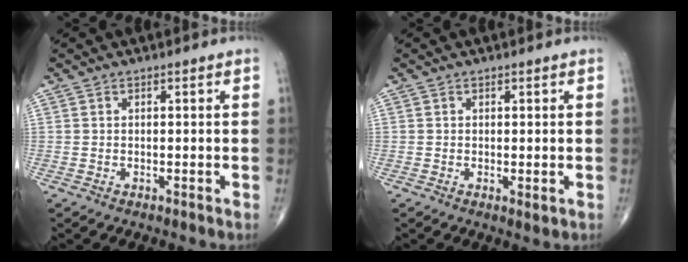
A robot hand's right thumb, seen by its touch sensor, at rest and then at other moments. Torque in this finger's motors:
{"motor_torque": [-0.32, 0.02, -0.07, -0.02, -0.01]}